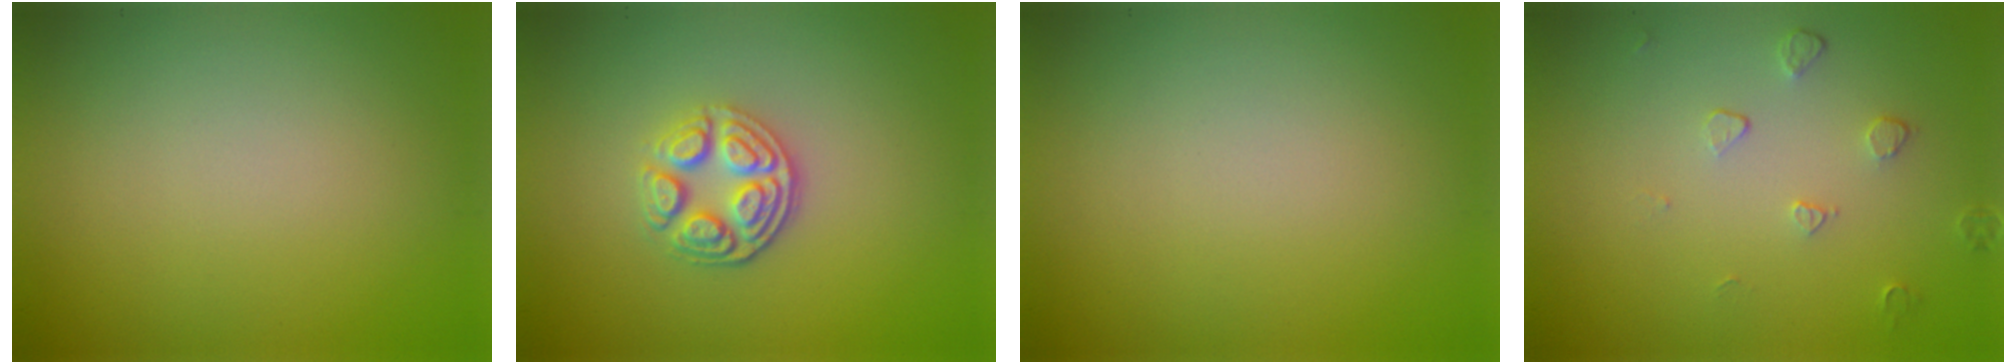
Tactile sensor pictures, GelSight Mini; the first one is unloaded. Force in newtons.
{"total": 3.6, "press": 3.1, "slide": 1.9}
{"total": 0.0}
{"total": 1.1, "press": 0.7, "slide": 0.9}